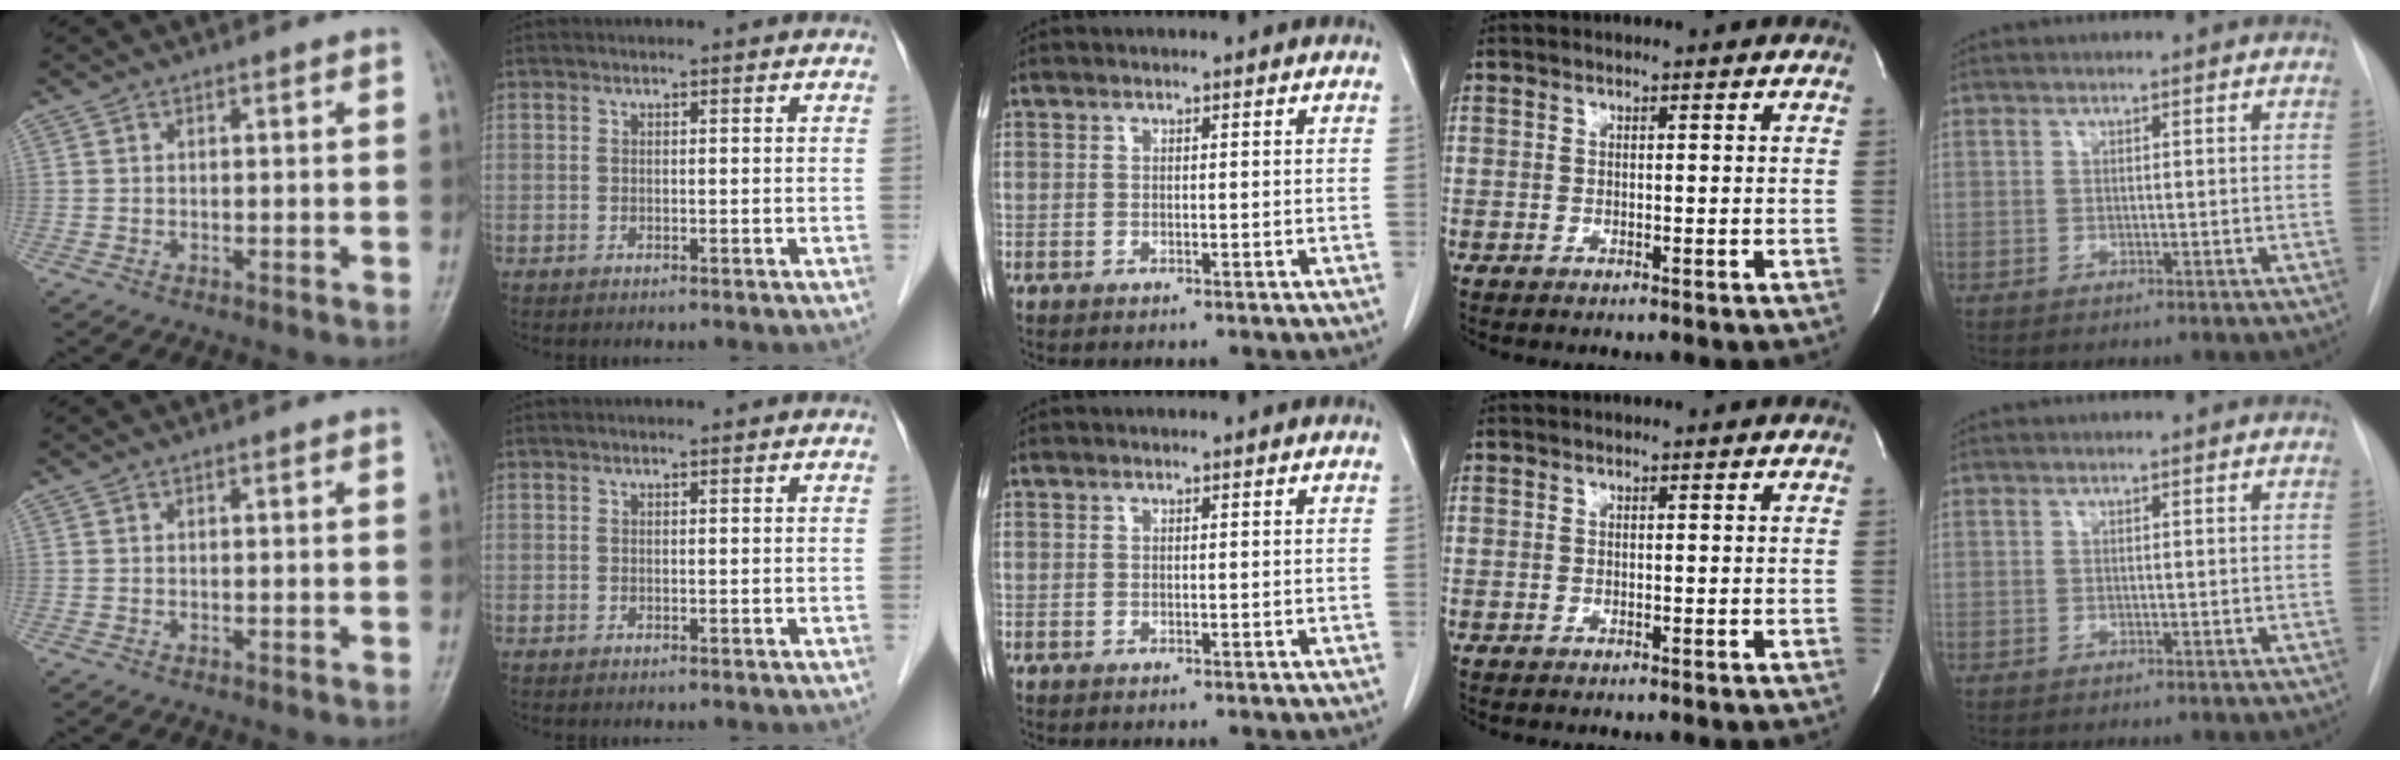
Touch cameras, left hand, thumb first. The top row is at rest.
{}